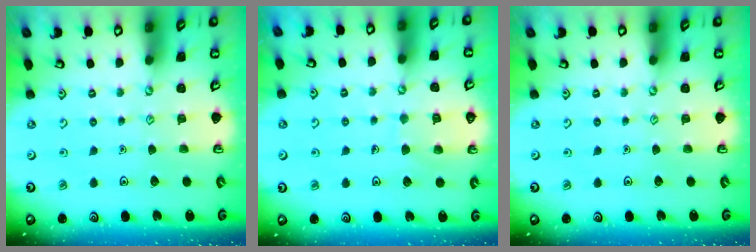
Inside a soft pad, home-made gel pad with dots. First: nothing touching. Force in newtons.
{"total": 6.0, "press": 5.9, "slide": 0.5}
{"total": 0.0}